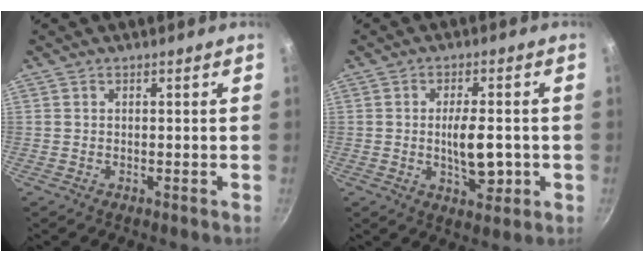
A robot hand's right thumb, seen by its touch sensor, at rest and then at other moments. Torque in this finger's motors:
{"motor_torque": [2.11, 2.02, 1.89, -0.74, 0.35]}